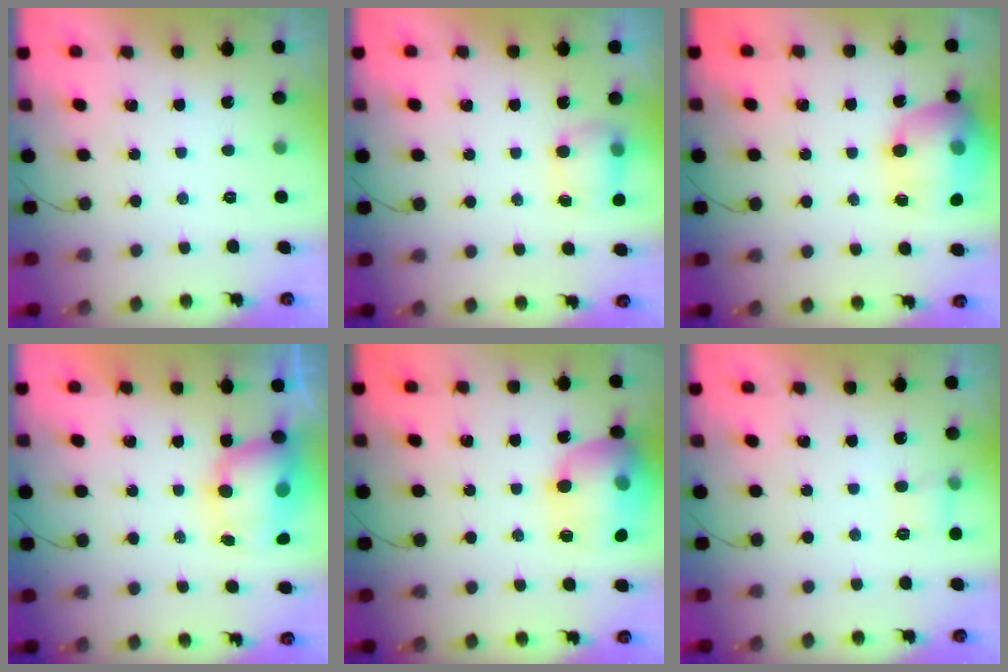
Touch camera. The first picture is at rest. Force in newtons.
{"total": 9.7, "press": 6.9, "slide": 6.8}
{"total": 17.6, "press": 17.4, "slide": 2.2}
{"total": 10.0, "press": 9.6, "slide": 2.7}
{"total": 18.8, "press": 18.7, "slide": 1.6}
{"total": 4.2, "press": 3.9, "slide": 1.5}